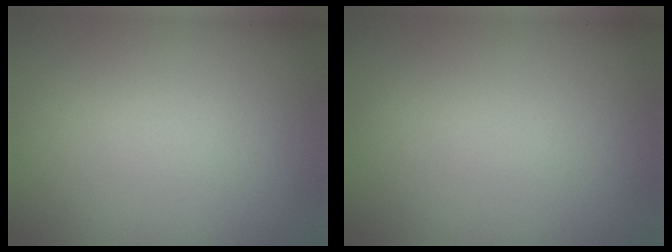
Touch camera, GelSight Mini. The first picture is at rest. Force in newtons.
{"total": 0.0}